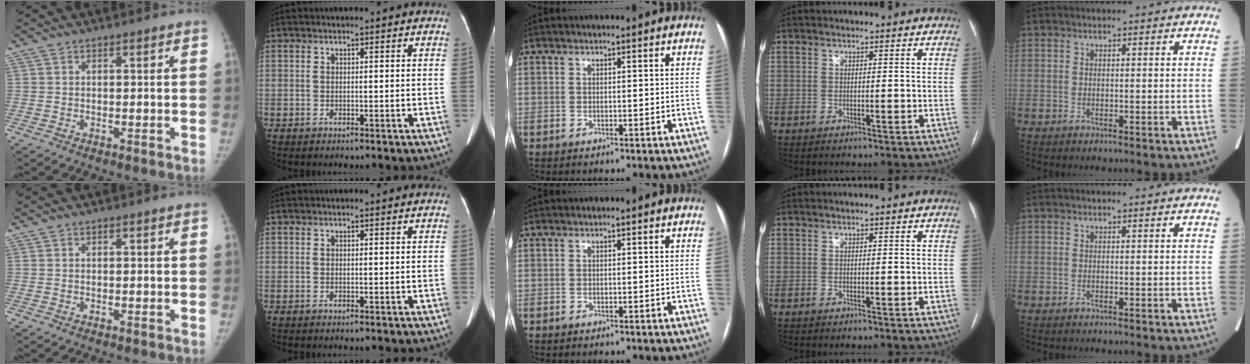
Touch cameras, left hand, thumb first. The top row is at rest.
{}